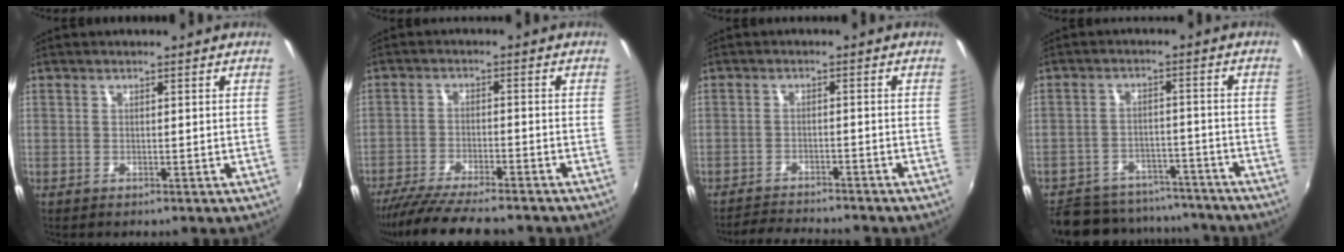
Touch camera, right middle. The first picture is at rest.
{"total": 13.4, "force": [-11.6, 1.8, 6.3], "torque": [-0.134, -0.031, -0.189]}
{"total": 6.7, "force": [-6.4, 0.3, 1.8], "torque": [-0.053, -0.010, -0.101]}
{"total": 18.0, "force": [-15.4, 7.0, 6.1], "torque": [-0.146, 0.013, -0.204]}